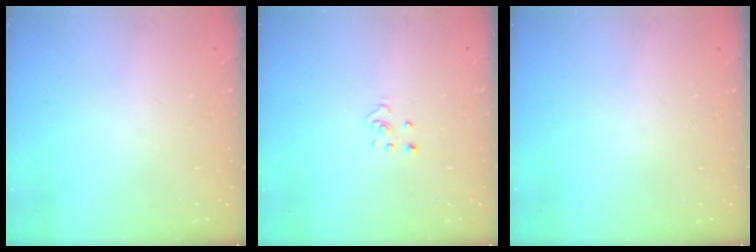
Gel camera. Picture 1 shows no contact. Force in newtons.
{"total": 2.8, "press": 2.8, "slide": 0.3}
{"total": 0.0}